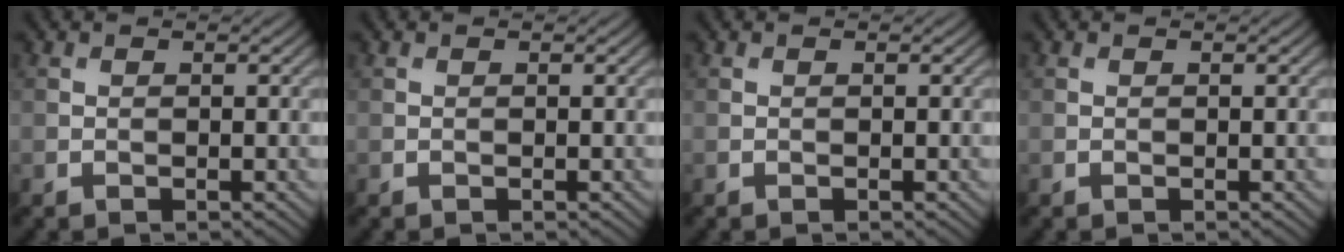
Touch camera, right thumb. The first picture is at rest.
{"total": 0.0}
{"total": 0.0}
{"total": 0.0}